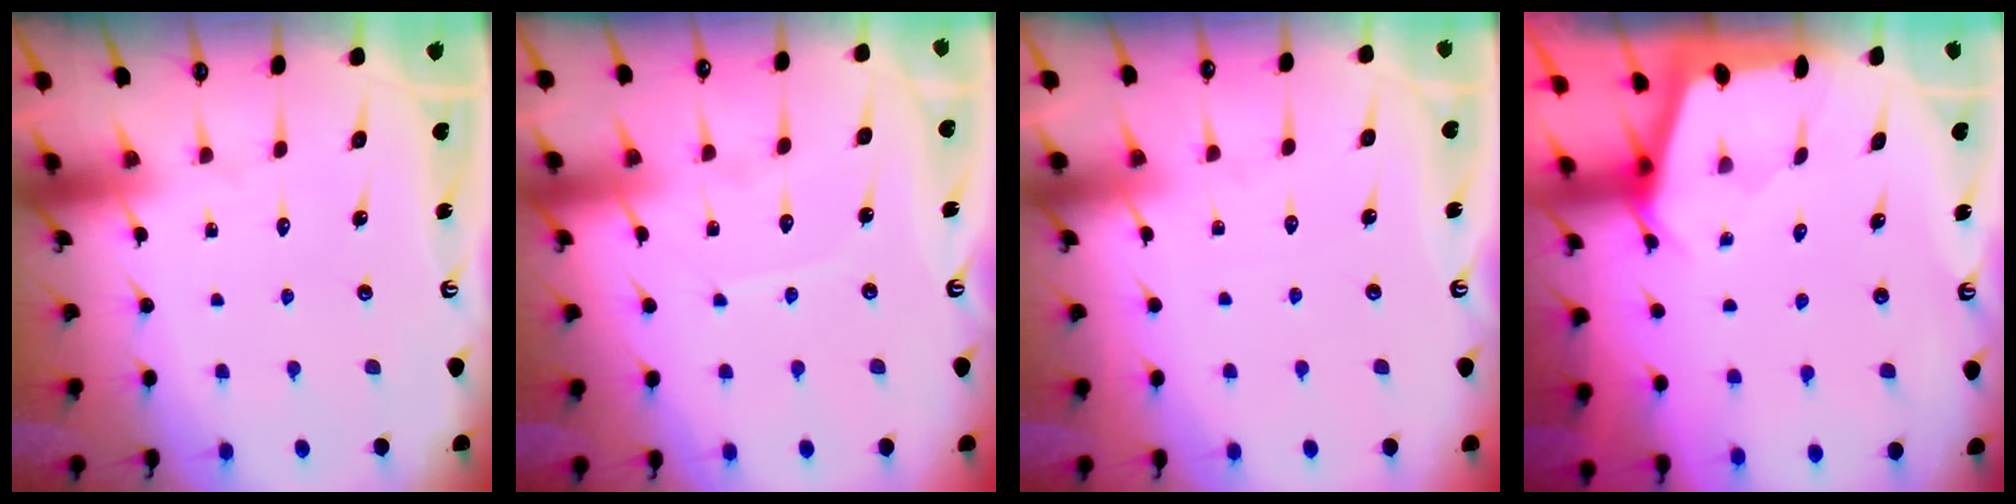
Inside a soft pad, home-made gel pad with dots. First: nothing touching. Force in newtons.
{"total": 5.4, "press": 5.4, "slide": 0.6}
{"total": 2.0, "press": 2.0, "slide": 0.3}
{"total": 2.2, "press": 2.2, "slide": 0.3}